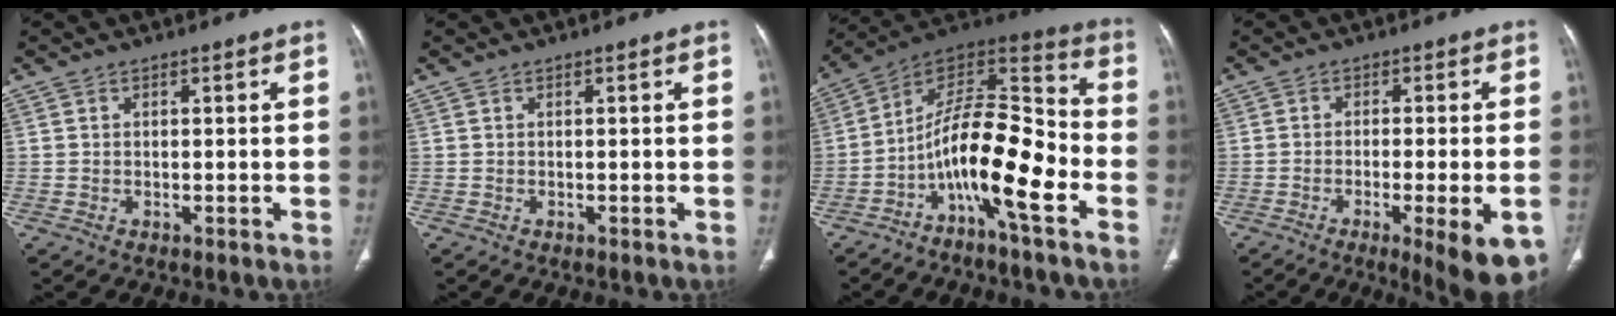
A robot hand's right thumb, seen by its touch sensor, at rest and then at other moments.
{"total": 0.0}
{"total": 16.3, "force": [-6.9, 4.5, 14.1], "torque": [-0.234, 0.090, -0.123]}
{"total": 13.8, "force": [-6.5, 3.2, 11.8], "torque": [-0.128, -0.003, -0.085]}